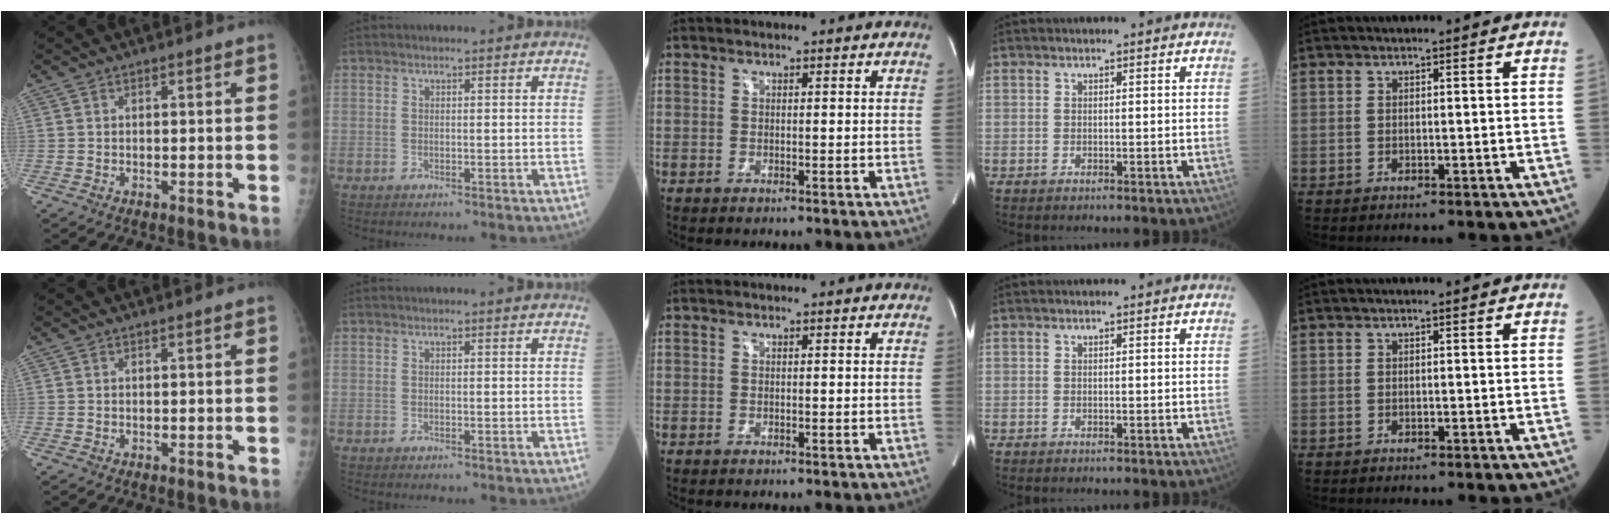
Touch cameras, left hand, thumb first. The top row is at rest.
{}